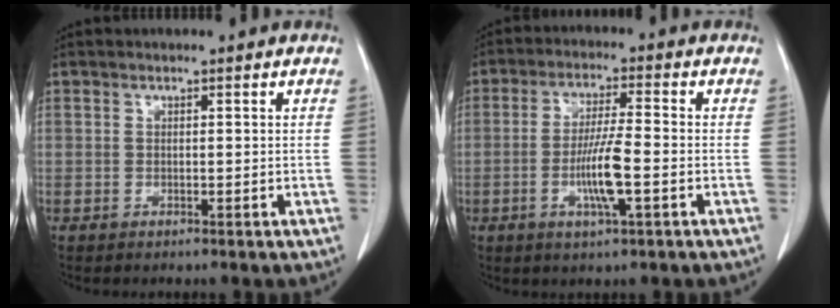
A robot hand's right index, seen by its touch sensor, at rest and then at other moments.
{"total": 7.5, "force": [-2.1, 0.3, 7.2], "torque": [-0.136, -0.003, -0.039]}